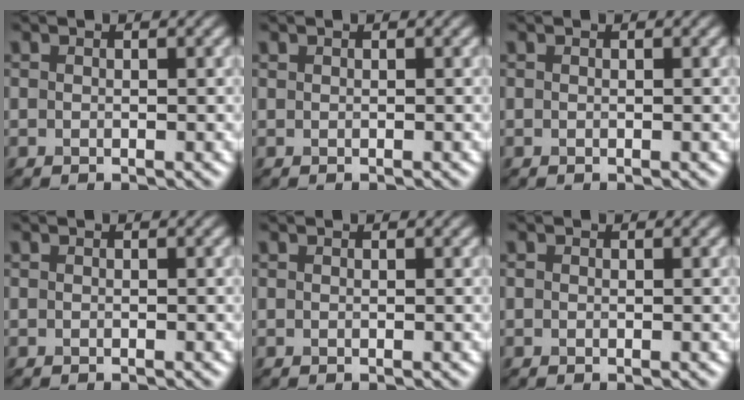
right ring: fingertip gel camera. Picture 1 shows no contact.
{"total": 0.8, "force": [-0.3, -0.5, -0.5], "torque": [-0.003, -0.008, 0.004]}
{"total": 0.0}
{"total": 0.0}
{"total": 0.0}
{"total": 0.0}